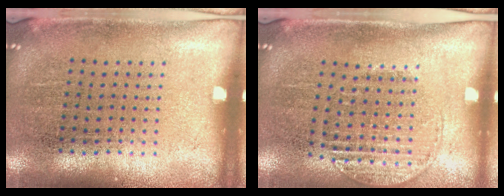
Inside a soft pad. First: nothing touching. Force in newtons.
{"total": 1.3, "press": 1.1, "slide": 0.7}